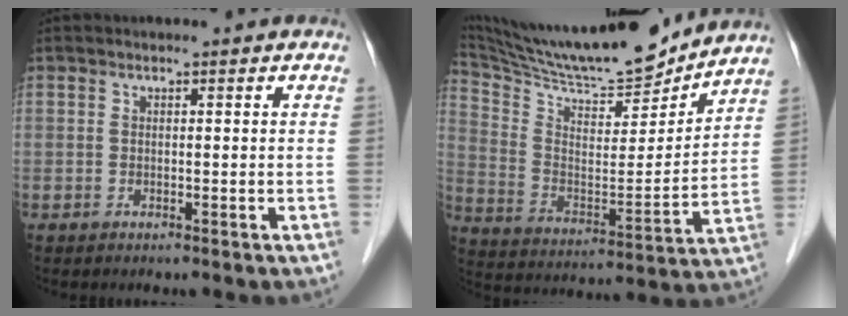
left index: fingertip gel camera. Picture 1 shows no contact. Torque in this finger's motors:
{"motor_torque": [0.11, -1.86, 0.41, 0.12]}